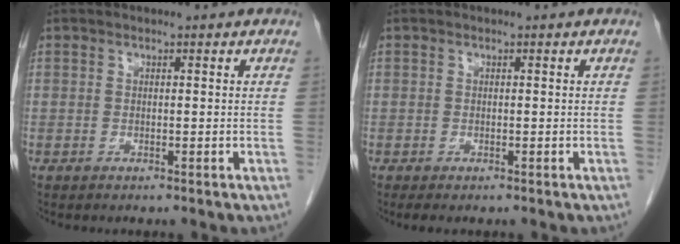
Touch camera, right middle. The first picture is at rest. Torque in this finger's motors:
{"motor_torque": [0.52, -0.30, -0.06, -0.01]}